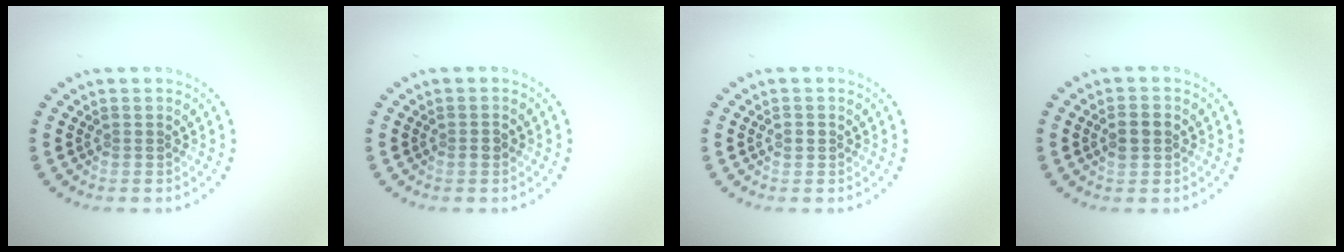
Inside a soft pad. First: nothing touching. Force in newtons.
{"total": 0.9, "press": 0.8, "slide": 0.3}
{"total": 0.9, "press": 0.9, "slide": 0.0}
{"total": 1.9, "press": 1.9, "slide": 0.2}